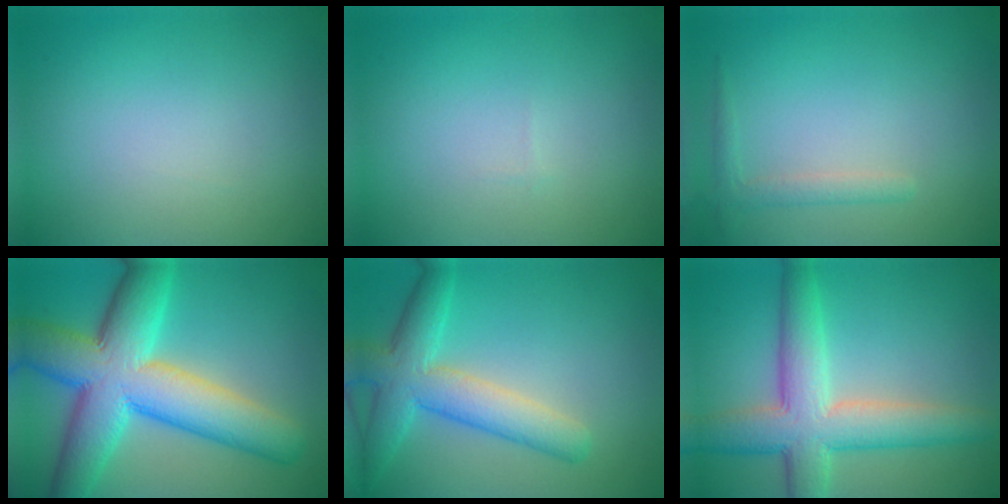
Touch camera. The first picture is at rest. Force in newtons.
{"total": 0.0}
{"total": 1.5, "press": 1.5, "slide": 0.1}
{"total": 12.2, "press": 12.2, "slide": 0.5}
{"total": 6.1, "press": 6.1, "slide": 0.3}
{"total": 7.5, "press": 7.5, "slide": 0.2}